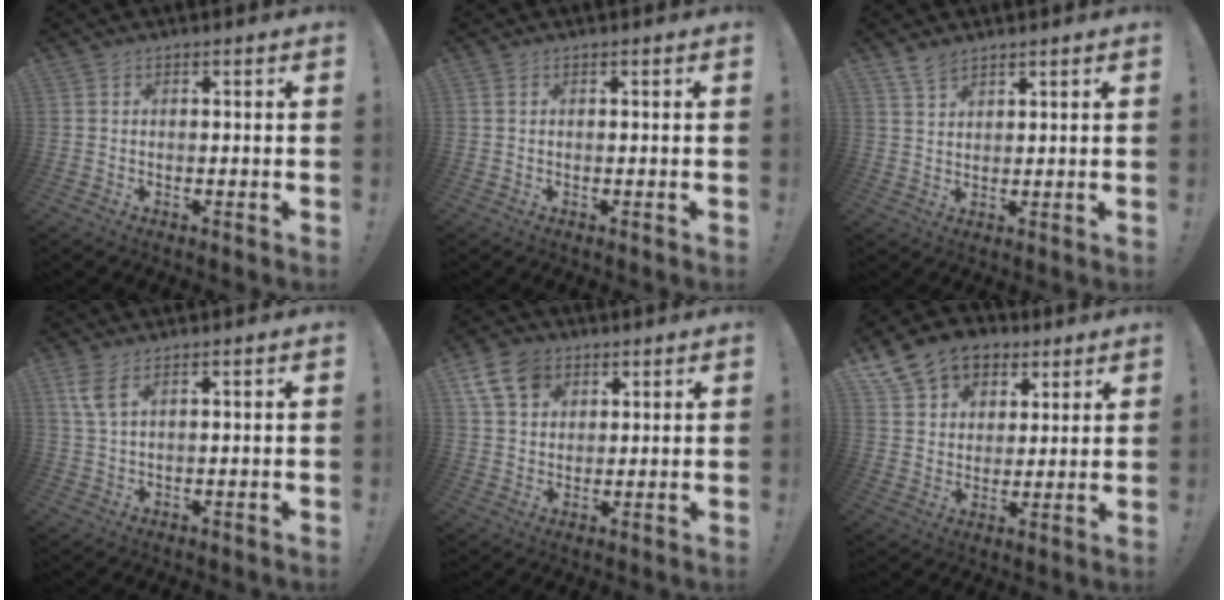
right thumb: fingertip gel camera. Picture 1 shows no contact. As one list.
[{"total": 0.0}, {"total": 4.3, "force": [3.5, 1.7, 1.8], "torque": [-0.032, -0.017, 0.065]}, {"total": 4.8, "force": [2.3, 1.4, 3.9], "torque": [-0.078, -0.003, 0.044]}, {"total": 10.7, "force": [5.5, 7.7, 5.0], "torque": [-0.090, -0.015, 0.111]}, {"total": 14.1, "force": [7.9, 10.4, 5.3], "torque": [-0.086, -0.039, 0.154]}]